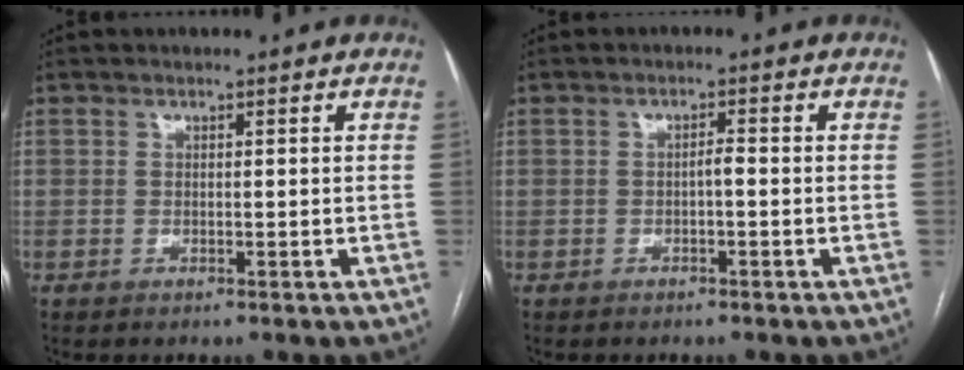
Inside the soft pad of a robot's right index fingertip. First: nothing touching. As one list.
[{"total": 1.4, "force": [-0.4, 0.3, 1.3], "torque": [-0.019, 0.004, -0.008]}]